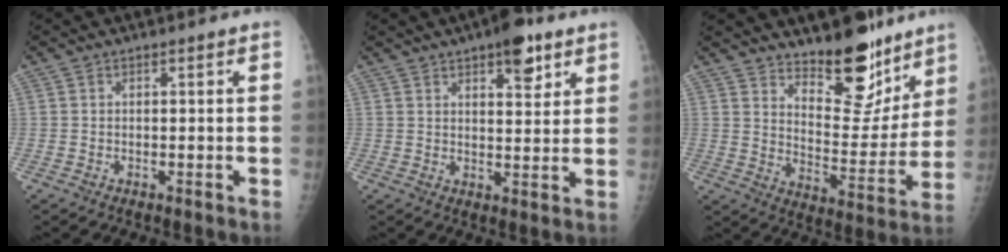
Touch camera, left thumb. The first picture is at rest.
{"total": 7.9, "force": [4.7, 3.1, 5.5], "torque": [-0.057, -0.021, 0.063]}
{"total": 15.0, "force": [11.5, 5.8, 7.7], "torque": [-0.059, -0.098, 0.183]}